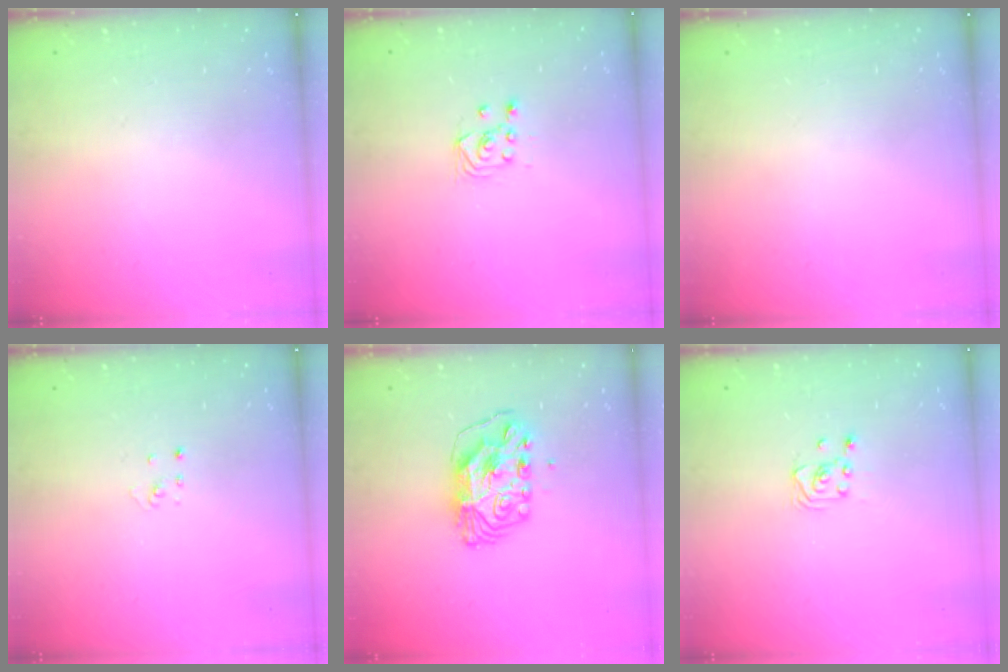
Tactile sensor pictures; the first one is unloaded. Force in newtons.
{"total": 2.9, "press": 2.7, "slide": 1.0}
{"total": 0.0}
{"total": 2.1, "press": 2.1, "slide": 0.1}
{"total": 9.6, "press": 9.6, "slide": 0.9}
{"total": 2.6, "press": 2.6, "slide": 0.3}